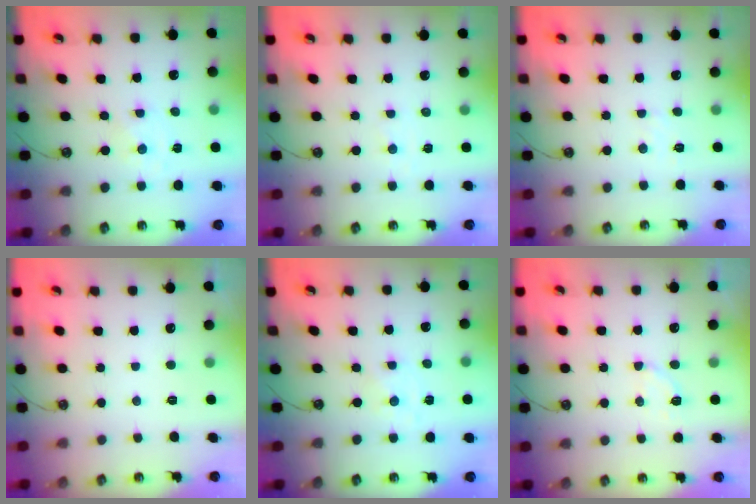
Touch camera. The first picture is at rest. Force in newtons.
{"total": 1.9, "press": 1.9, "slide": 0.3}
{"total": 3.8, "press": 3.8, "slide": 0.6}
{"total": 0.0}
{"total": 0.0}
{"total": 2.8, "press": 2.5, "slide": 1.1}